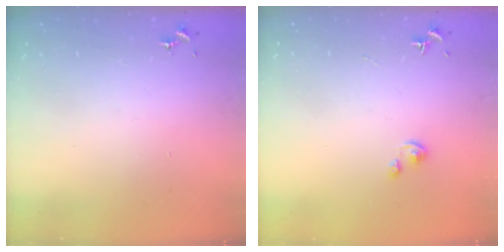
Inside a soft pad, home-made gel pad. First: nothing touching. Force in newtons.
{"total": 2.2, "press": 2.2, "slide": 0.2}